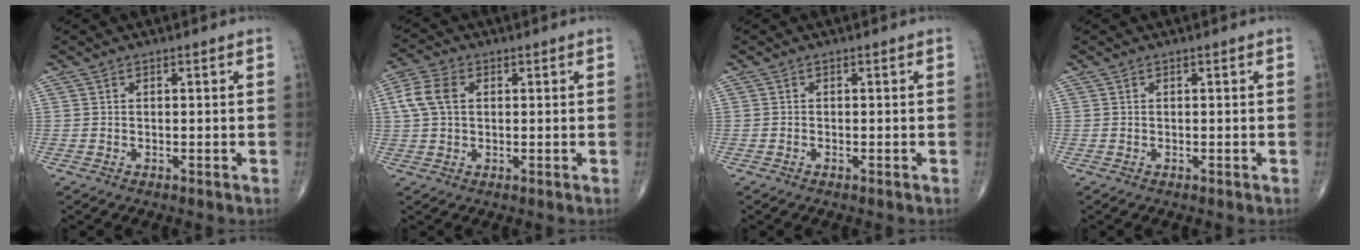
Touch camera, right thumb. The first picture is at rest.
{"total": 6.3, "force": [1.2, 4.3, 4.5], "torque": [-0.104, 0.014, 0.021]}
{"total": 0.0}
{"total": 0.0}